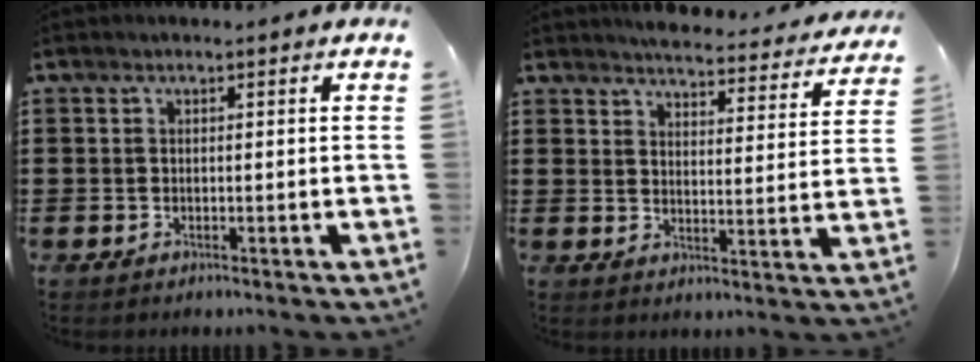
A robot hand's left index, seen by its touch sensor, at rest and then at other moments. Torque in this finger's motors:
{"motor_torque": [0.71, -1.43, 0.36, 0.04]}